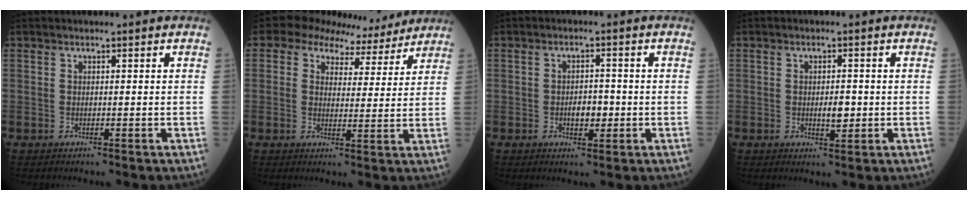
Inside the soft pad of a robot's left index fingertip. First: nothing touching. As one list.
[{"total": 7.7, "force": [6.6, 3.7, 1.1], "torque": [-0.017, 0.015, 0.079]}, {"total": 3.1, "force": [-0.7, 1.6, 2.6], "torque": [-0.042, 0.003, -0.009]}, {"total": 2.6, "force": [-0.2, 1.1, 2.4], "torque": [-0.041, -0.001, 0.000]}]